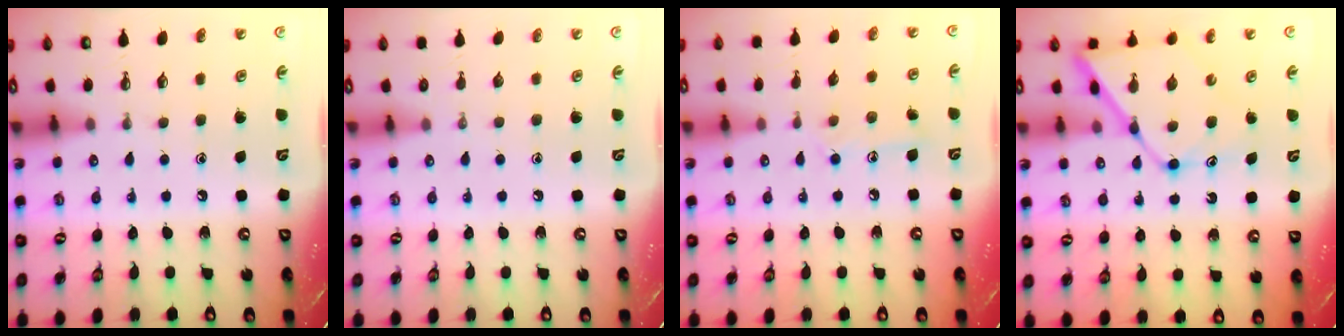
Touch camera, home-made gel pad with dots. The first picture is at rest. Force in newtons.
{"total": 0.0}
{"total": 7.7, "press": 7.7, "slide": 0.4}
{"total": 13.4, "press": 13.4, "slide": 1.1}